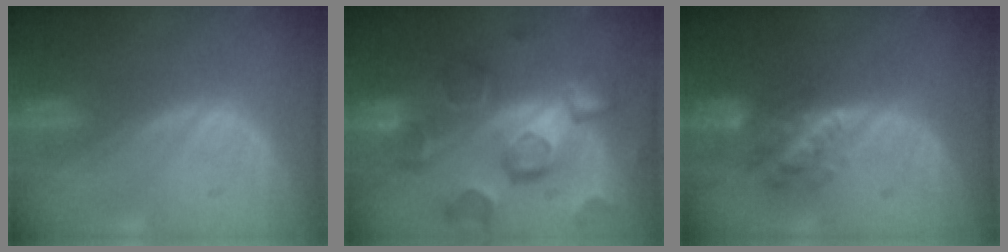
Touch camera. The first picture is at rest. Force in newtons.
{"total": 12.5, "press": 10.8, "slide": 6.2}
{"total": 5.8, "press": 5.6, "slide": 1.4}